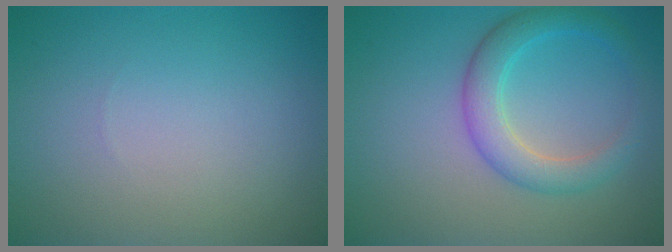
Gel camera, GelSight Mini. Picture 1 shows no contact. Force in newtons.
{"total": 3.7, "press": 3.7, "slide": 0.2}